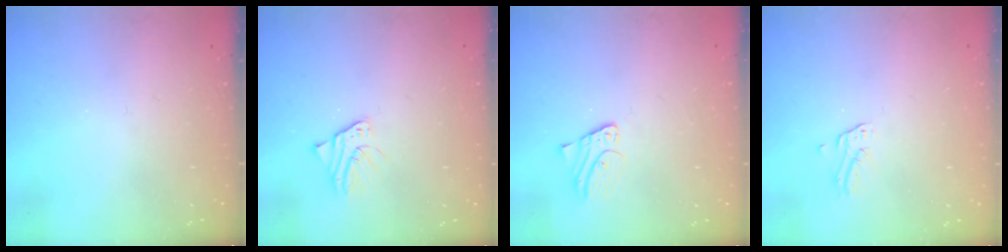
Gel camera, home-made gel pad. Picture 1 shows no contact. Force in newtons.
{"total": 2.7, "press": 2.6, "slide": 0.3}
{"total": 3.9, "press": 3.9, "slide": 0.3}
{"total": 2.0, "press": 2.0, "slide": 0.1}